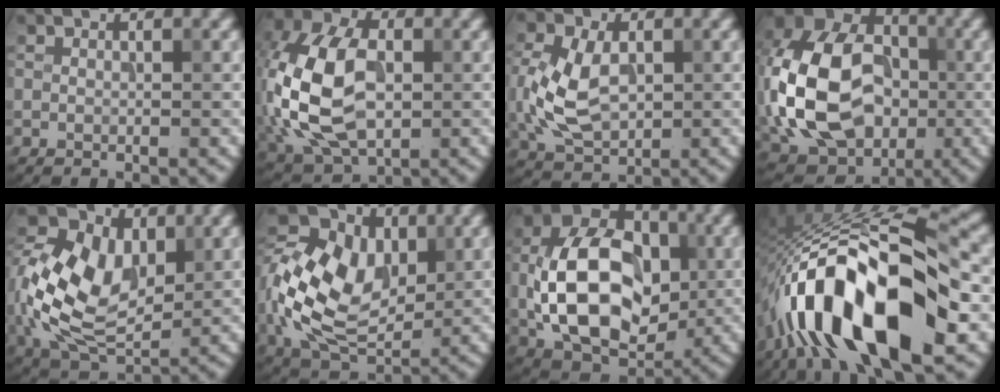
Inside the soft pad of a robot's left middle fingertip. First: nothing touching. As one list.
[{"total": 12.0, "force": [-0.7, 7.9, 9.0], "torque": [-0.203, 0.011, -0.025]}, {"total": 7.0, "force": [-0.1, 4.8, 5.1], "torque": [-0.122, 0.001, 0.000]}, {"total": 15.2, "force": [-1.3, 11.1, 10.3], "torque": [-0.225, 0.016, -0.039]}, {"total": 11.1, "force": [1.4, 7.5, 8.1], "torque": [-0.176, 0.014, 0.020]}, {"total": 13.7, "force": [1.5, 9.7, 9.6], "torque": [-0.197, 0.030, 0.034]}, {"total": 13.7, "force": [-0.8, 9.2, 10.2], "torque": [-0.192, 0.010, -0.020]}, {"total": 16.1, "force": [-5.6, 6.4, 13.6], "torque": [-0.227, 0.024, -0.091]}]